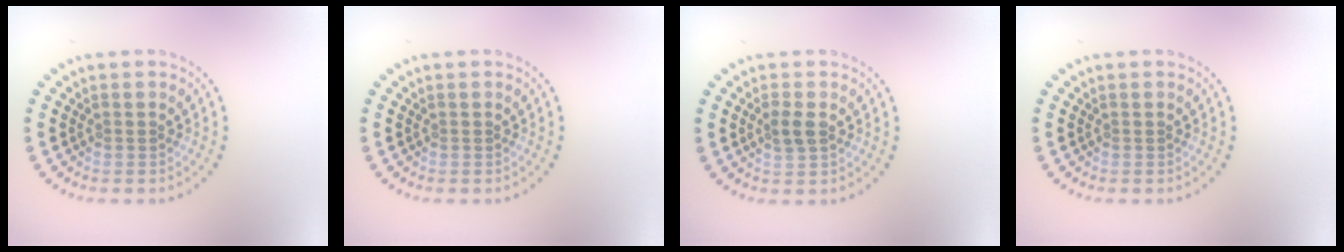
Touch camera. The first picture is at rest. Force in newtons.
{"total": 0.0}
{"total": 1.7, "press": 1.7, "slide": 0.2}
{"total": 0.0}